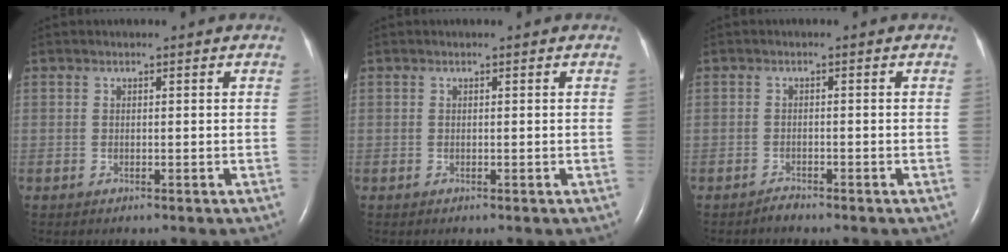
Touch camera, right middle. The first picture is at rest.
{"total": 0.0}
{"total": 1.0, "force": [-1.0, 0.1, 0.1], "torque": [-0.004, -0.002, -0.016]}